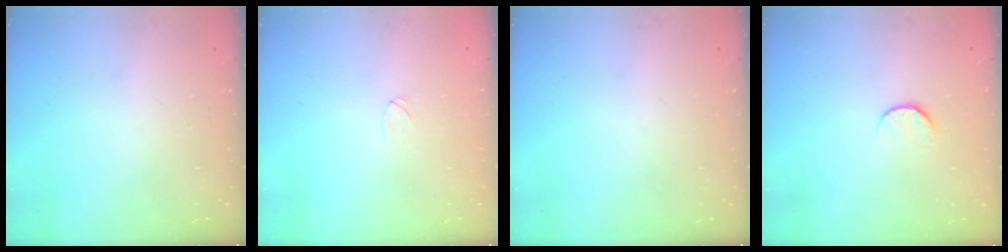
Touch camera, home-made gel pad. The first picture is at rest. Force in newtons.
{"total": 3.7, "press": 3.7, "slide": 0.3}
{"total": 0.0}
{"total": 5.8, "press": 5.8, "slide": 0.6}